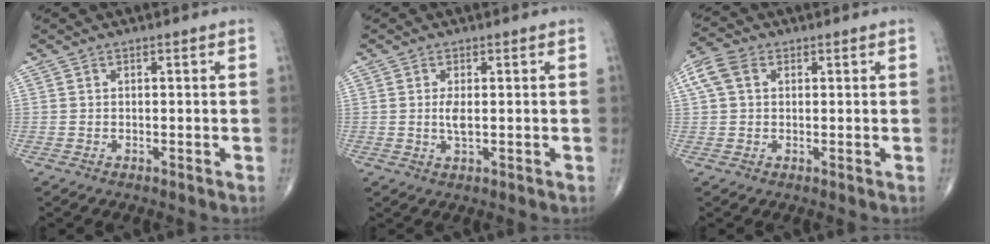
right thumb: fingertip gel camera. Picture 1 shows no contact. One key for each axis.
{"total": 2.5, "fx": 0.2, "fy": 0.8, "fz": 2.4, "tx": -0.052, "ty": -0.006, "tz": 0.004}
{"total": 5.9, "fx": 1.7, "fy": 4.2, "fz": 3.8, "tx": -0.090, "ty": 0.021, "tz": 0.030}